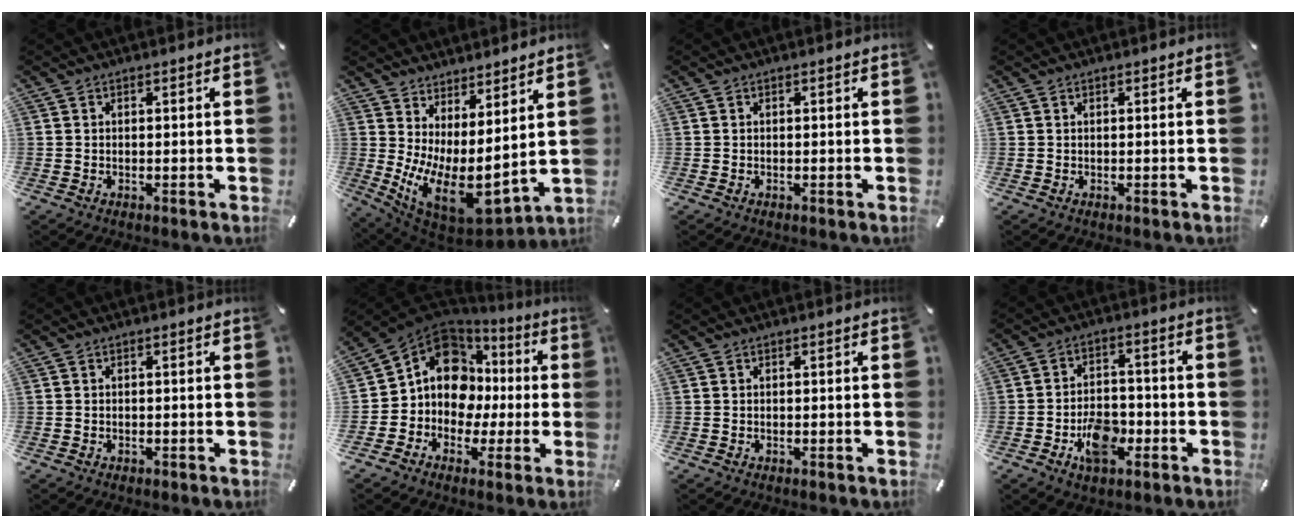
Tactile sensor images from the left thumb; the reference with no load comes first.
{"total": 10.8, "force": [0.4, 5.3, 9.5], "torque": [-0.154, -0.048, 0.021]}
{"total": 0.0}
{"total": 0.0}
{"total": 0.5, "force": [-0.4, 0.3, 0.1], "torque": [0.000, 0.002, -0.008]}
{"total": 13.5, "force": [1.2, 11.9, 6.3], "torque": [-0.144, -0.020, 0.025]}
{"total": 0.0}
{"total": 9.7, "force": [-4.2, 6.0, 6.4], "torque": [-0.129, 0.020, -0.073]}